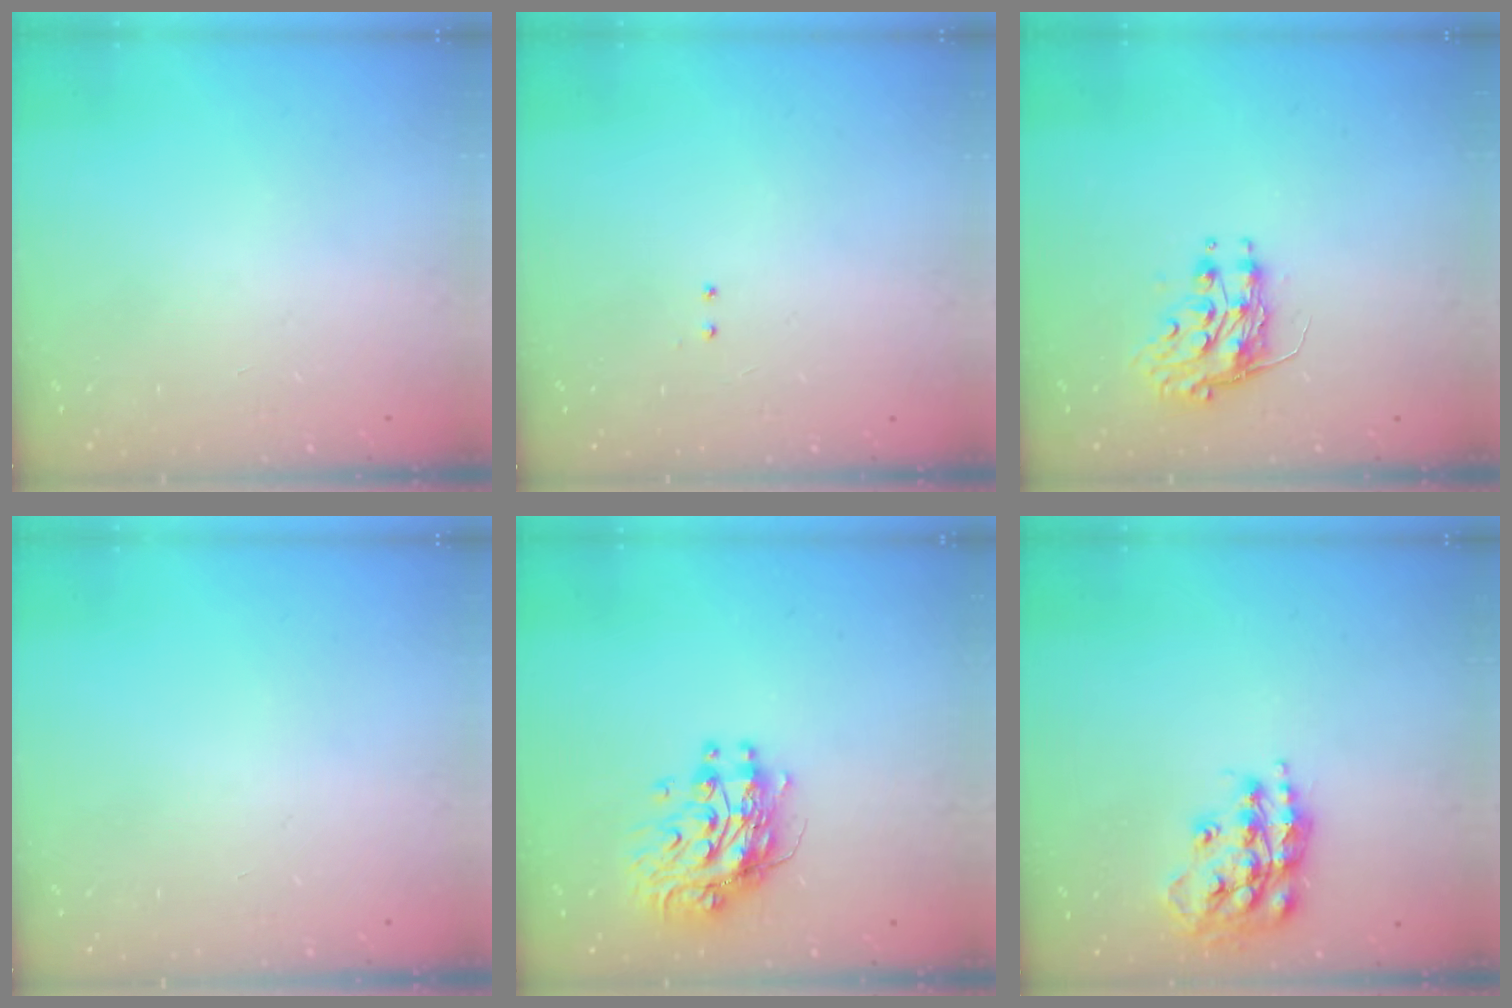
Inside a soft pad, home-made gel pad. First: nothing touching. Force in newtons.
{"total": 2.0, "press": 2.0, "slide": 0.4}
{"total": 8.3, "press": 8.3, "slide": 0.1}
{"total": 0.0}
{"total": 11.5, "press": 11.4, "slide": 0.9}
{"total": 15.5, "press": 15.4, "slide": 1.3}